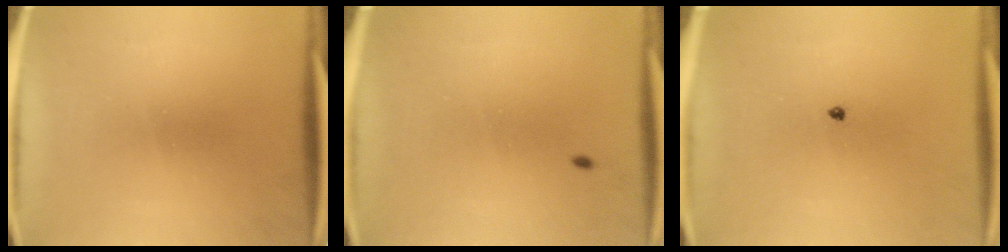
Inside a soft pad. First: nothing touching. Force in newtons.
{"total": 0.7}
{"total": 0.6}